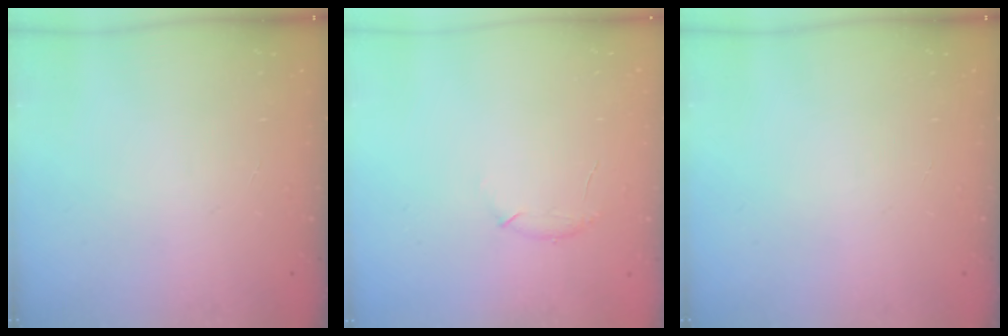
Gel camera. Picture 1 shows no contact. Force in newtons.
{"total": 6.9, "press": 6.7, "slide": 1.8}
{"total": 0.0}